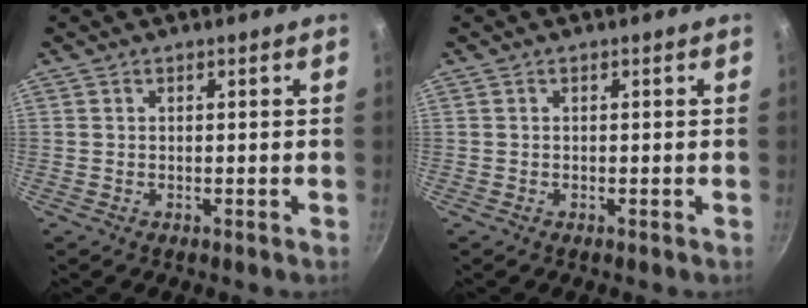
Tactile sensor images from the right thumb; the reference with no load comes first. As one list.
[{"total": 0.0}]